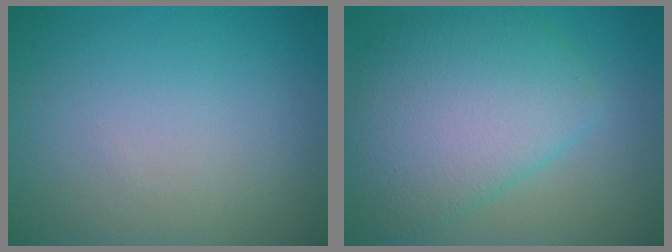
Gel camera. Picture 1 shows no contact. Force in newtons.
{"total": 7.5, "press": 7.5, "slide": 0.3}